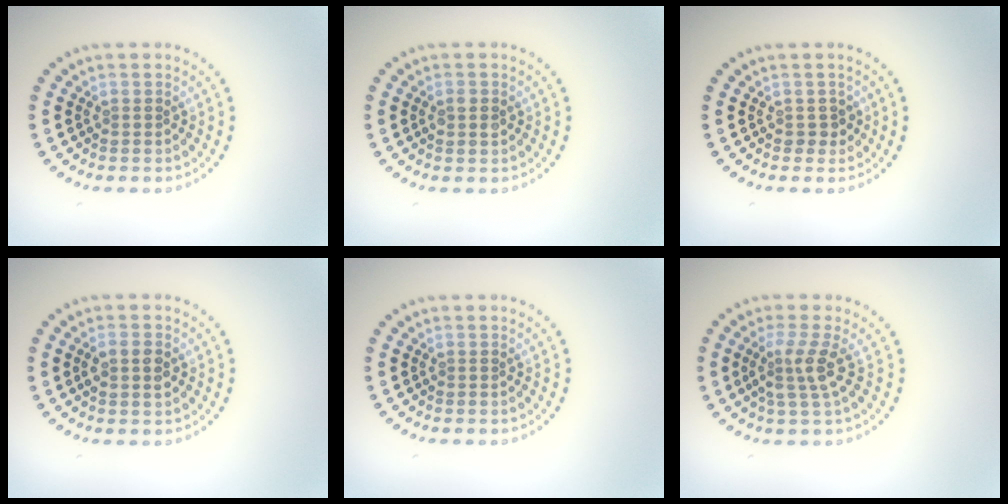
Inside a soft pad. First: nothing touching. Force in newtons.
{"total": 1.0, "press": 1.0, "slide": 0.1}
{"total": 1.1, "press": 1.0, "slide": 0.5}
{"total": 2.0, "press": 2.0, "slide": 0.0}
{"total": 0.0}
{"total": 2.7, "press": 2.0, "slide": 1.8}